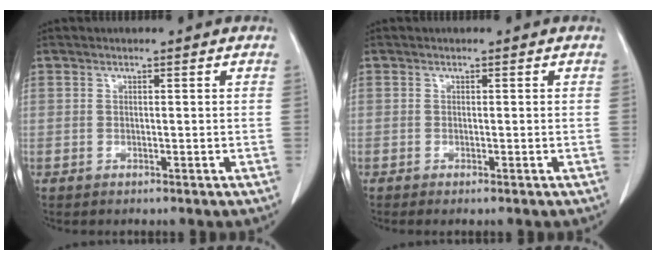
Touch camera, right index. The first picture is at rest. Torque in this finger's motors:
{"motor_torque": [0.02, -0.01, -0.07, 0.02]}